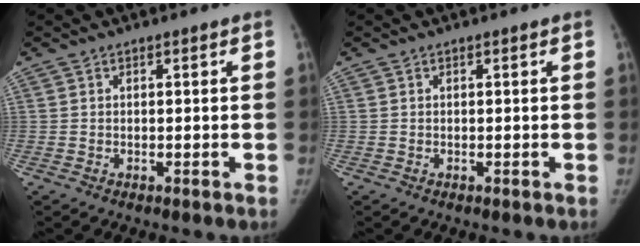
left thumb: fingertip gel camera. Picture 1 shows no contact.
{"total": 0.0}